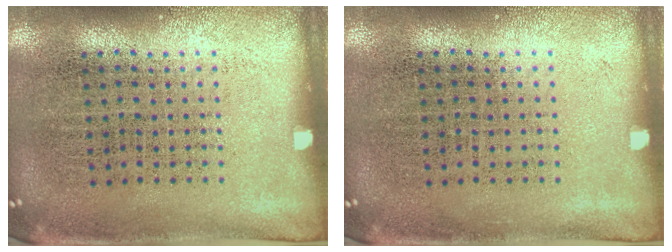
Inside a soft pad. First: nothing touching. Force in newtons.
{"total": 0.0}